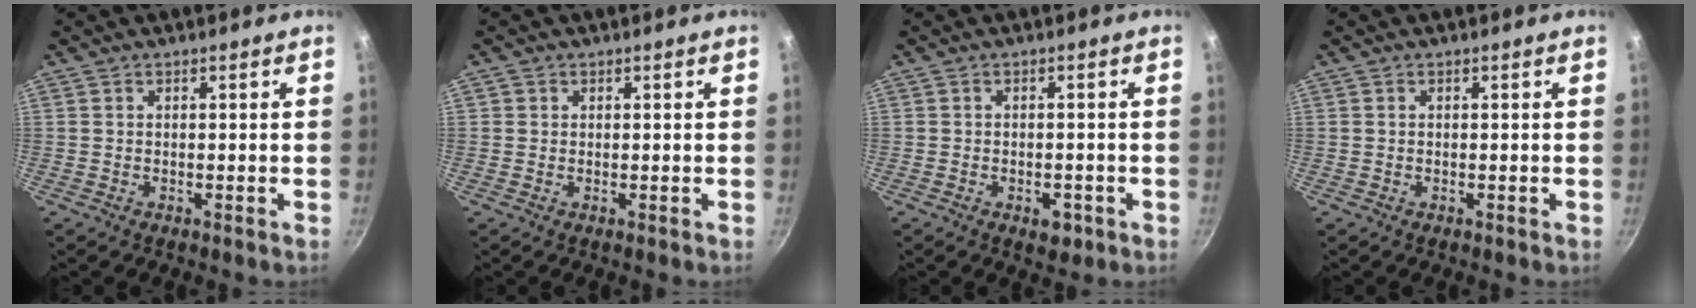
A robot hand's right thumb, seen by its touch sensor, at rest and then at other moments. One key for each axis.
{"total": 0.8, "fx": 0.2, "fy": 0.8, "fz": 0.1, "tx": 0.003, "ty": 0.000, "tz": 0.000}
{"total": 3.4, "fx": -1.5, "fy": 2.1, "fz": 2.3, "tx": -0.022, "ty": 0.011, "tz": -0.013}
{"total": 0.0}